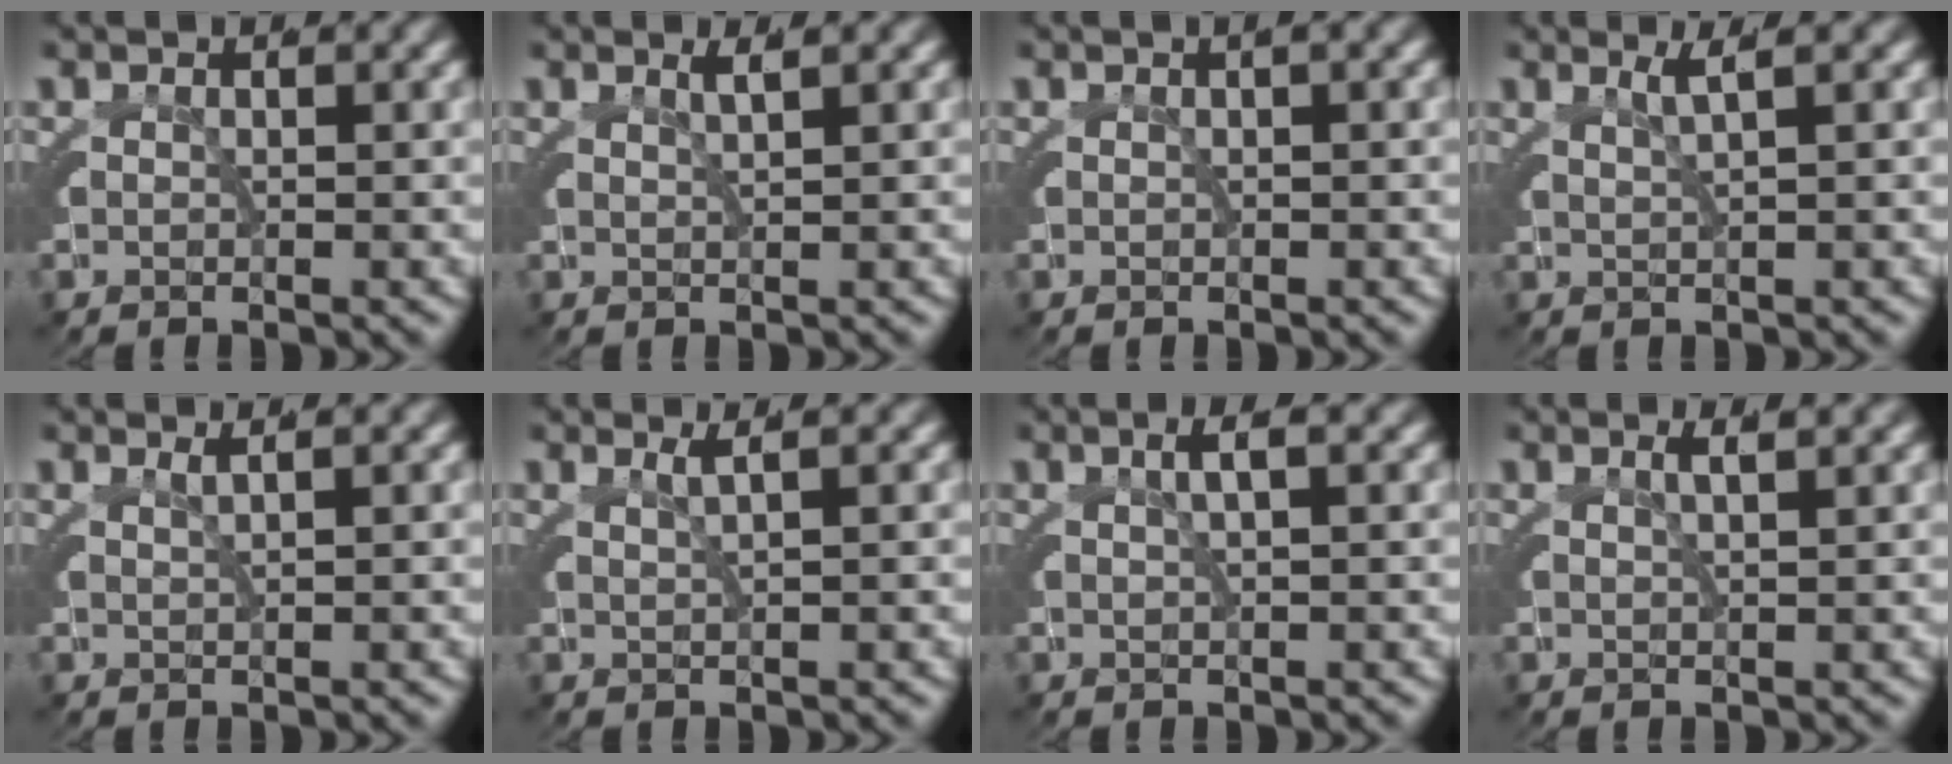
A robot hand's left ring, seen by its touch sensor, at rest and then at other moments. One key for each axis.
{"total": 1.2, "fx": 0.8, "fy": -0.8, "fz": 0.6, "tx": -0.009, "ty": 0.002, "tz": 0.017}
{"total": 0.6, "fx": 0.2, "fy": -0.1, "fz": 0.5, "tx": -0.003, "ty": 0.008, "tz": 0.003}
{"total": 1.8, "fx": 1.1, "fy": -1.1, "fz": 1.0, "tx": -0.012, "ty": 0.003, "tz": 0.023}
{"total": 1.1, "fx": 0.7, "fy": -0.8, "fz": 0.4, "tx": -0.002, "ty": 0.001, "tz": 0.016}
{"total": 1.5, "fx": 0.8, "fy": -0.9, "fz": 0.8, "tx": -0.008, "ty": 0.002, "tz": 0.019}
{"total": 1.6, "fx": 0.8, "fy": -0.3, "fz": 1.4, "tx": -0.017, "ty": 0.010, "tz": 0.016}
{"total": 1.4, "fx": 0.8, "fy": -0.7, "fz": 0.9, "tx": -0.015, "ty": 0.005, "tz": 0.016}